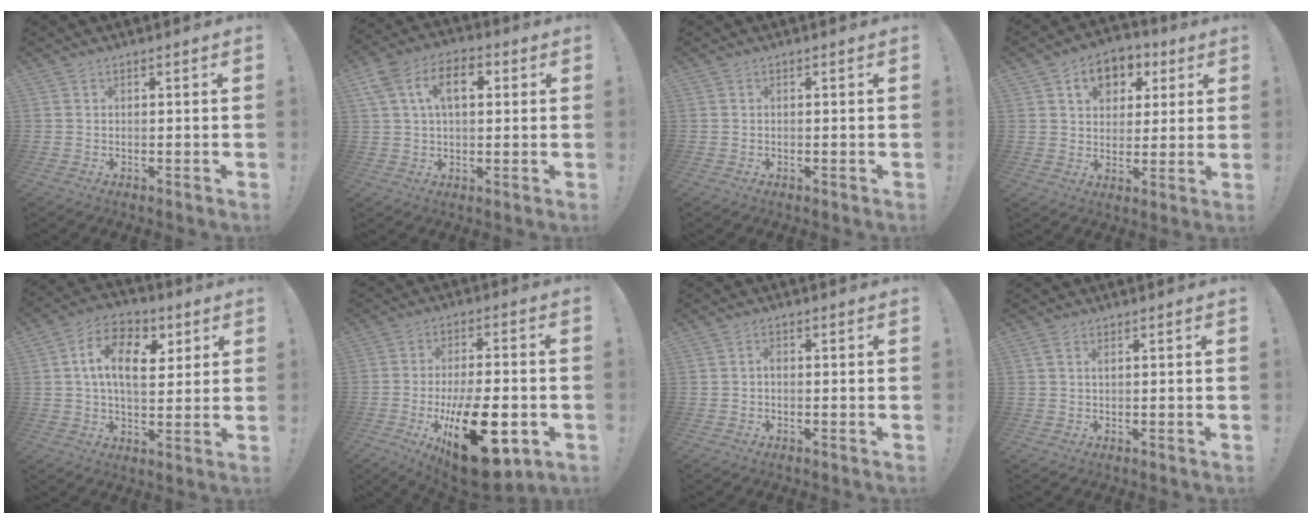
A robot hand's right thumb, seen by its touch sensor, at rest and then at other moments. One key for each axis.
{"total": 12.3, "fx": 3.5, "fy": 7.5, "fz": 9.1, "tx": -0.159, "ty": 0.014, "tz": 0.065}
{"total": 0.0}
{"total": 9.9, "fx": 4.3, "fy": 7.7, "fz": 4.5, "tx": -0.062, "ty": -0.015, "tz": 0.081}
{"total": 14.3, "fx": 4.5, "fy": 8.9, "fz": 10.2, "tx": -0.163, "ty": -0.014, "tz": 0.080}
{"total": 24.1, "fx": -7.4, "fy": 10.6, "fz": 20.3, "tx": -0.318, "ty": 0.039, "tz": -0.097}
{"total": 0.9, "fx": -0.4, "fy": 0.6, "fz": 0.5, "tx": -0.013, "ty": 0.004, "tz": -0.009}
{"total": 0.9, "fx": 0.4, "fy": 0.1, "fz": 0.8, "tx": -0.009, "ty": -0.001, "tz": 0.004}